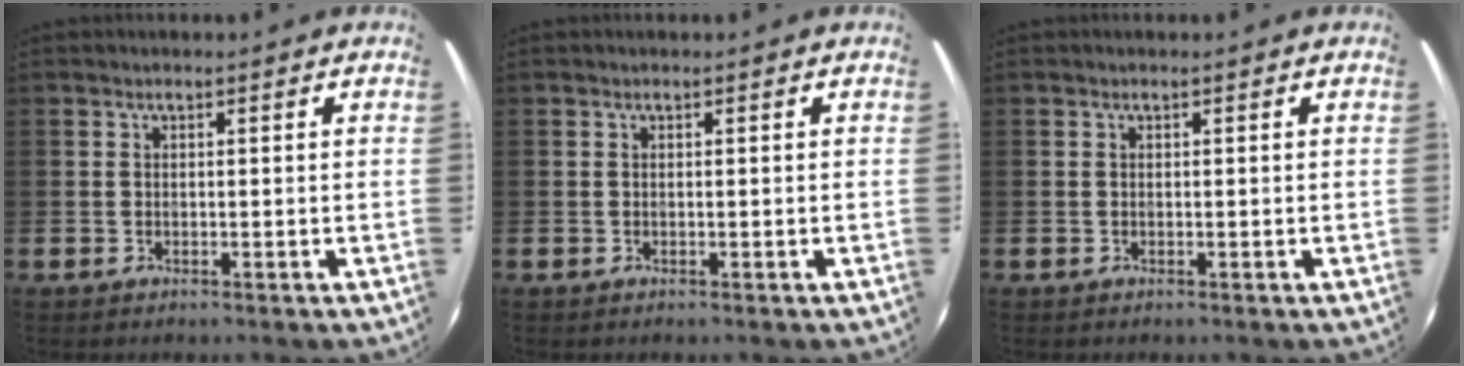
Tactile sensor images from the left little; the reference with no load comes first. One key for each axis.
{"total": 0.0}
{"total": 0.0}